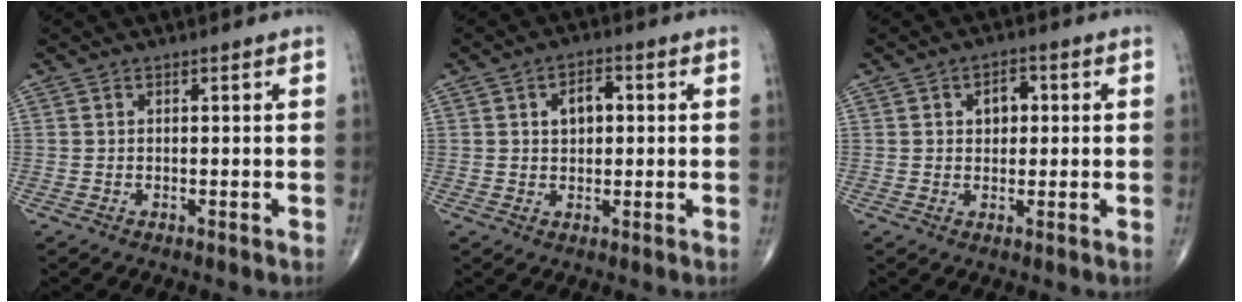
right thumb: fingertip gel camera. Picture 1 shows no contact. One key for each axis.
{"total": 4.9, "fx": 1.0, "fy": 3.1, "fz": 3.7, "tx": -0.050, "ty": 0.009, "tz": 0.012}
{"total": 4.2, "fx": 0.9, "fy": 2.9, "fz": 2.8, "tx": -0.025, "ty": 0.006, "tz": 0.010}